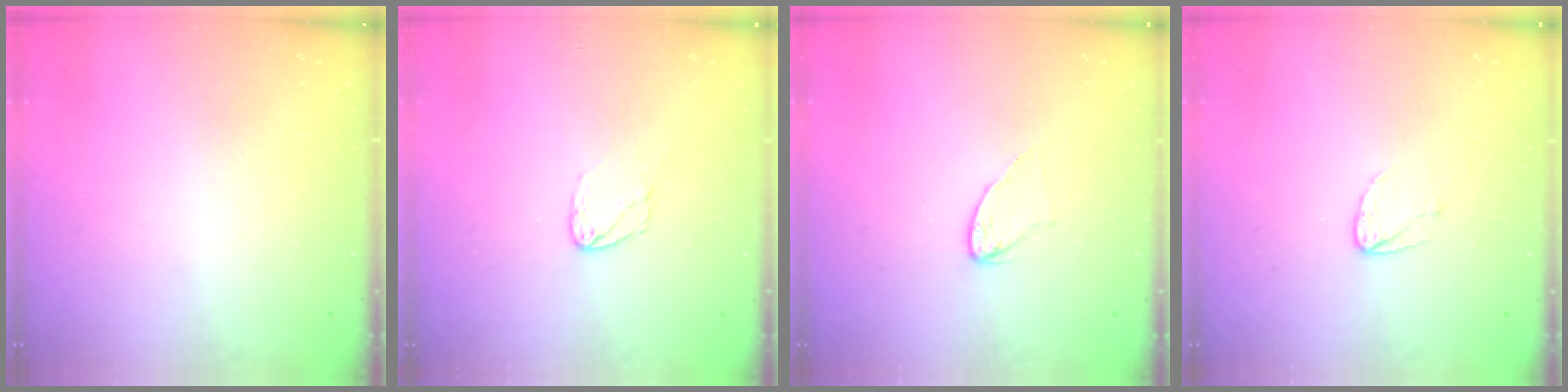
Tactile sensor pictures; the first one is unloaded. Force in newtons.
{"total": 4.8, "press": 4.8, "slide": 0.4}
{"total": 3.8, "press": 3.8, "slide": 0.4}
{"total": 4.5, "press": 4.5, "slide": 0.4}